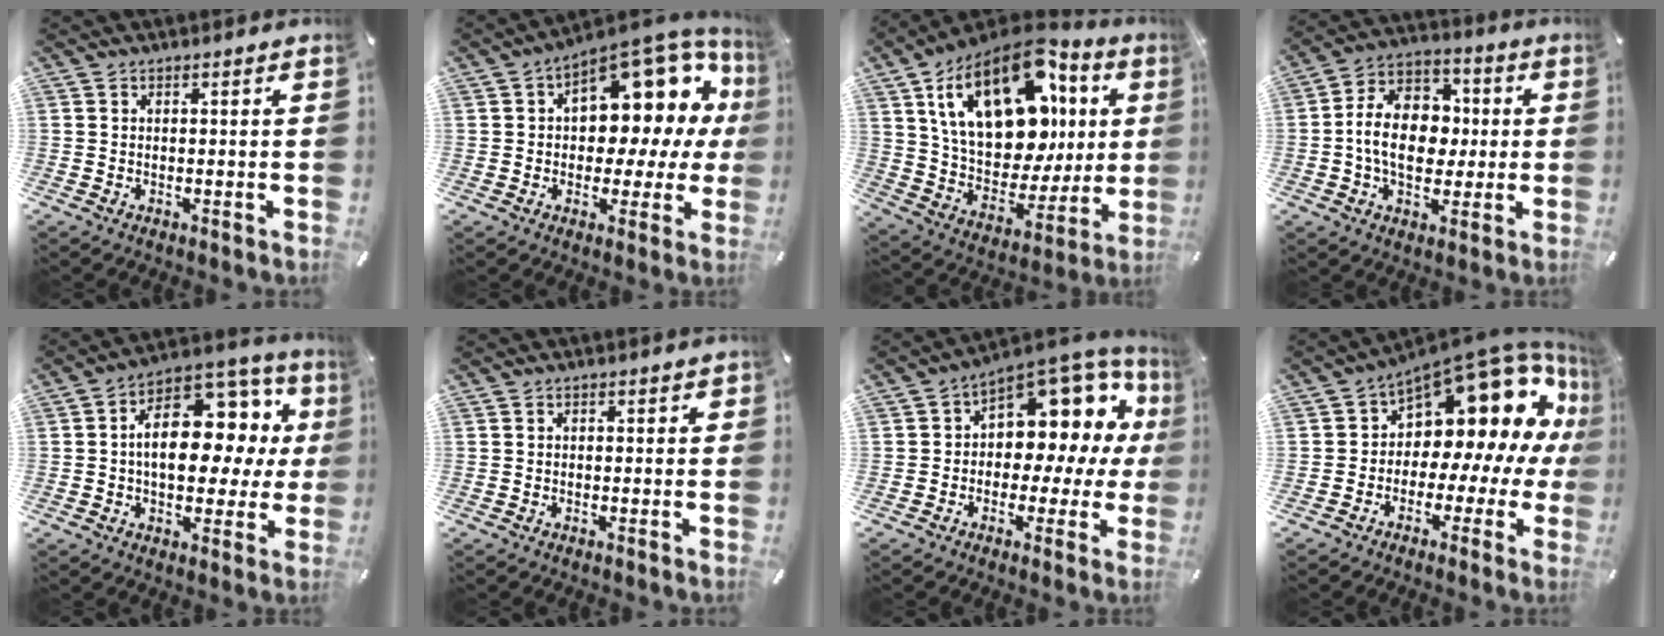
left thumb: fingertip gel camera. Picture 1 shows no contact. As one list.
[{"total": 14.8, "force": [7.2, 8.9, 9.4], "torque": [-0.112, -0.071, 0.123]}, {"total": 25.5, "force": [8.8, 16.1, 17.7], "torque": [-0.308, -0.044, 0.157]}, {"total": 14.1, "force": [-1.3, 10.8, 8.9], "torque": [-0.174, 0.018, -0.021]}, {"total": 17.3, "force": [2.8, 11.2, 12.9], "torque": [-0.180, -0.019, 0.053]}, {"total": 0.8, "force": [-0.2, 0.7, 0.4], "torque": [-0.007, 0.004, -0.006]}, {"total": 10.3, "force": [4.3, 7.3, 5.9], "torque": [-0.077, -0.056, 0.074]}, {"total": 15.5, "force": [8.4, 9.3, 9.2], "torque": [-0.118, -0.087, 0.138]}]